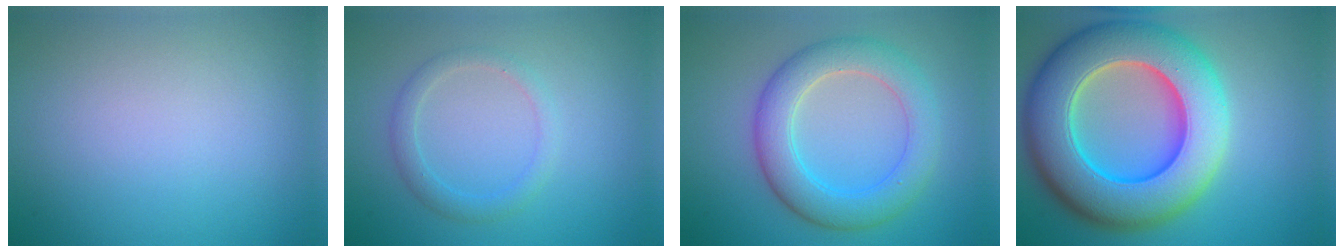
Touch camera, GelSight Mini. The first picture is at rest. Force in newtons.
{"total": 1.9, "press": 1.9, "slide": 0.0}
{"total": 5.7, "press": 5.7, "slide": 0.1}
{"total": 13.6, "press": 13.6, "slide": 0.7}